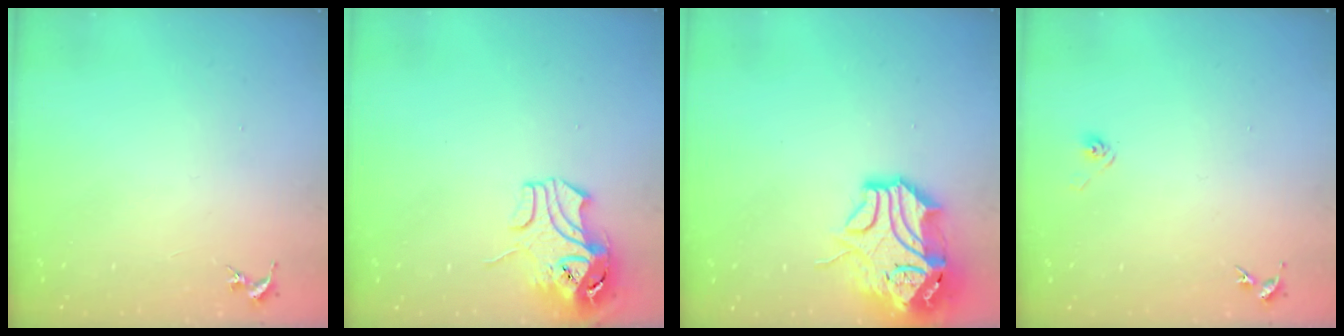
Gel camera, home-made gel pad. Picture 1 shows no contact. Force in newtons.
{"total": 10.3, "press": 10.2, "slide": 1.6}
{"total": 15.5, "press": 15.3, "slide": 2.3}
{"total": 2.9, "press": 2.6, "slide": 1.4}